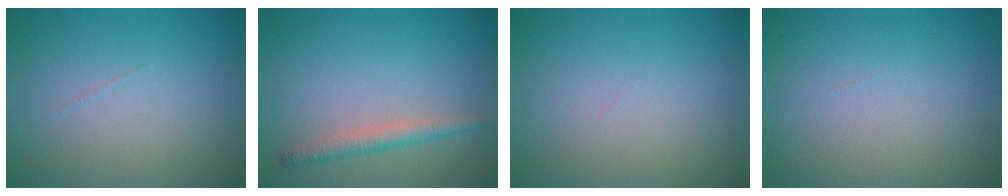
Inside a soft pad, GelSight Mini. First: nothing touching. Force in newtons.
{"total": 2.1, "press": 2.1, "slide": 0.1}
{"total": 0.0}
{"total": 0.0}